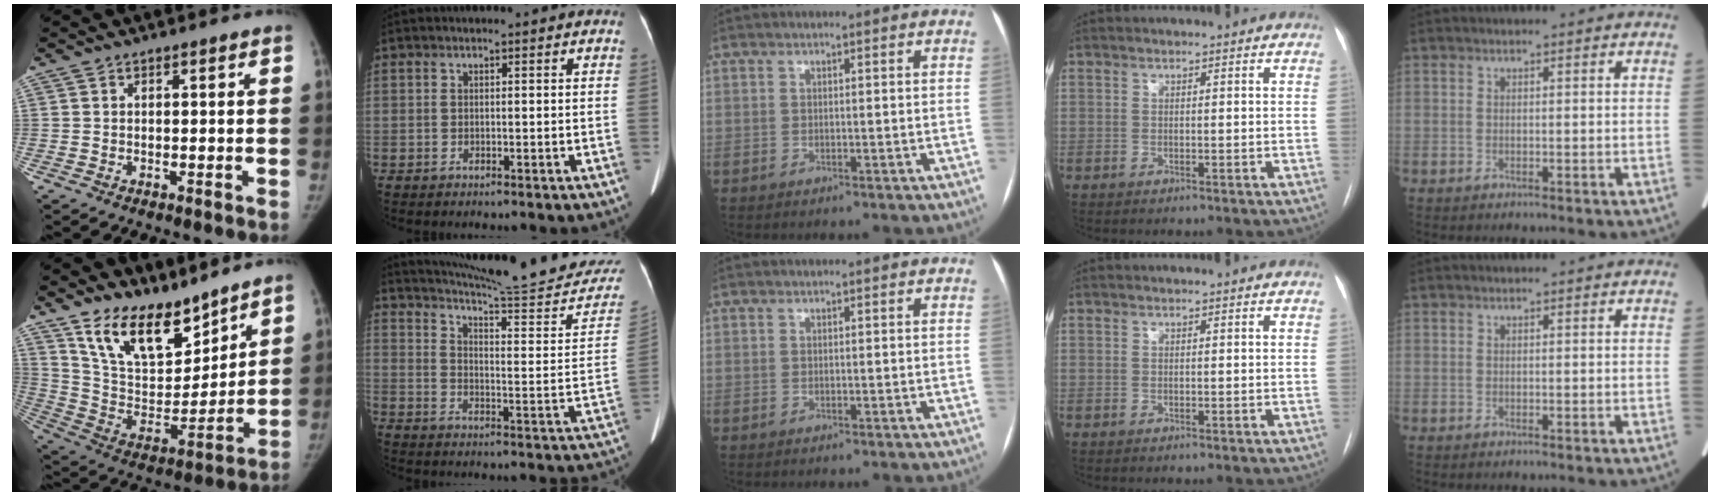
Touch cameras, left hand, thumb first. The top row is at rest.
{"thumb": {"total": 17.9, "force": [13.3, 8.2, 8.7], "torque": [-0.104, -0.077, 0.247]}, "index": {"total": 26.4, "force": [24.7, 1.3, 9.4], "torque": [-0.138, -0.100, 0.313]}}